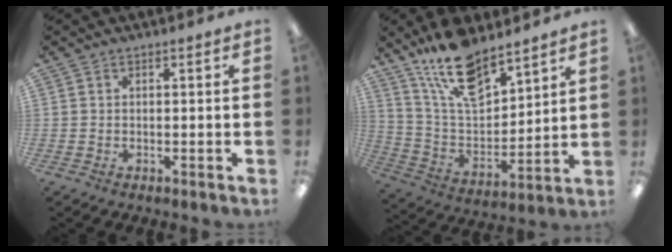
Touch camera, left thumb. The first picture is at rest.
{"total": 16.3, "force": [12.5, 6.4, 8.2], "torque": [-0.159, -0.072, 0.224]}